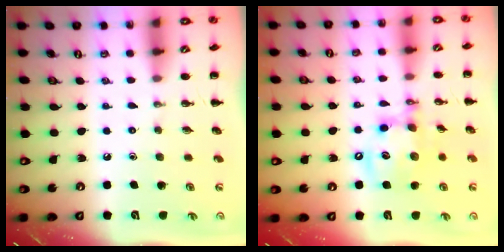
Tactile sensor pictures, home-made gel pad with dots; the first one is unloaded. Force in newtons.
{"total": 14.3, "press": 14.0, "slide": 3.2}